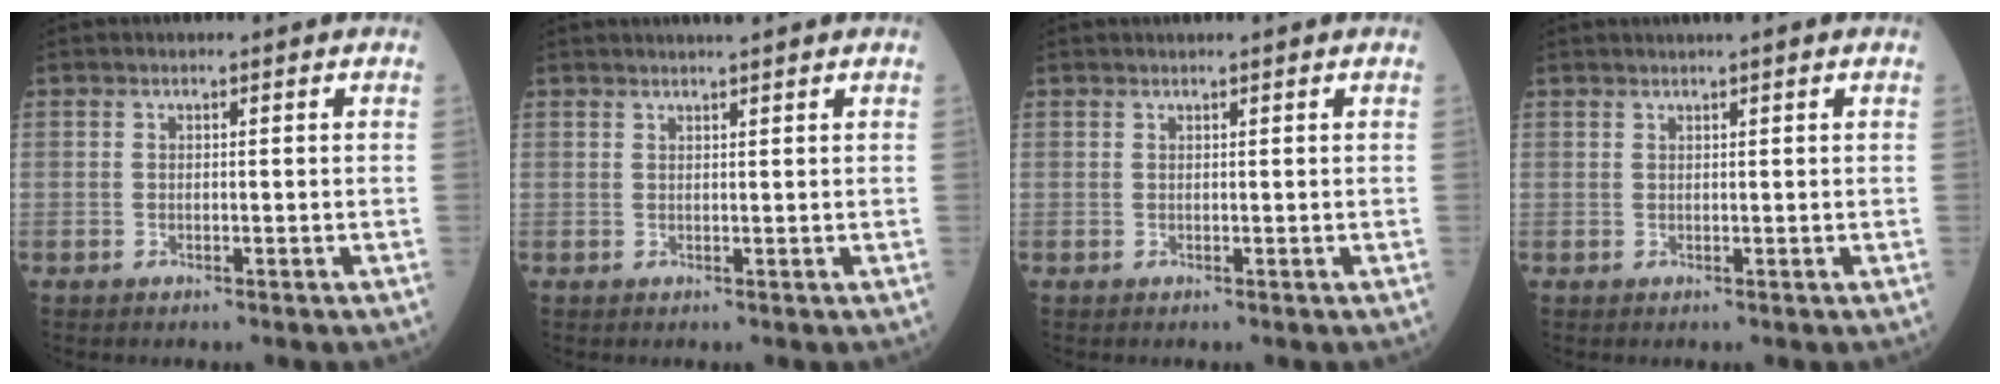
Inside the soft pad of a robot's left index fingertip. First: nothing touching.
{"total": 2.9, "force": [2.5, -0.1, 1.4], "torque": [-0.016, 0.018, 0.038]}
{"total": 1.4, "force": [1.2, -0.1, 0.7], "torque": [-0.005, 0.016, 0.023]}
{"total": 2.3, "force": [1.7, 0.0, 1.5], "torque": [-0.016, 0.020, 0.026]}